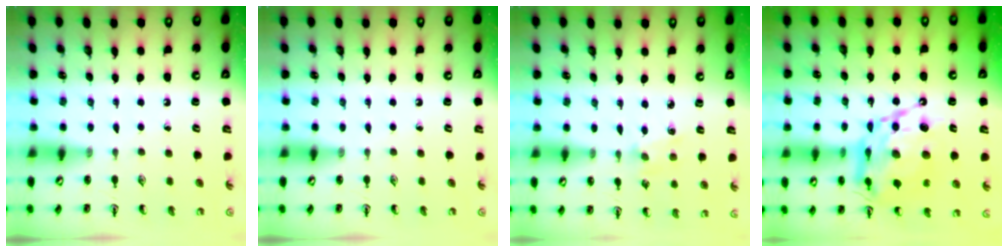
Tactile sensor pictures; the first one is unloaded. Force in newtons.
{"total": 0.0}
{"total": 1.7, "press": 1.7, "slide": 0.3}
{"total": 17.9, "press": 17.9, "slide": 1.7}